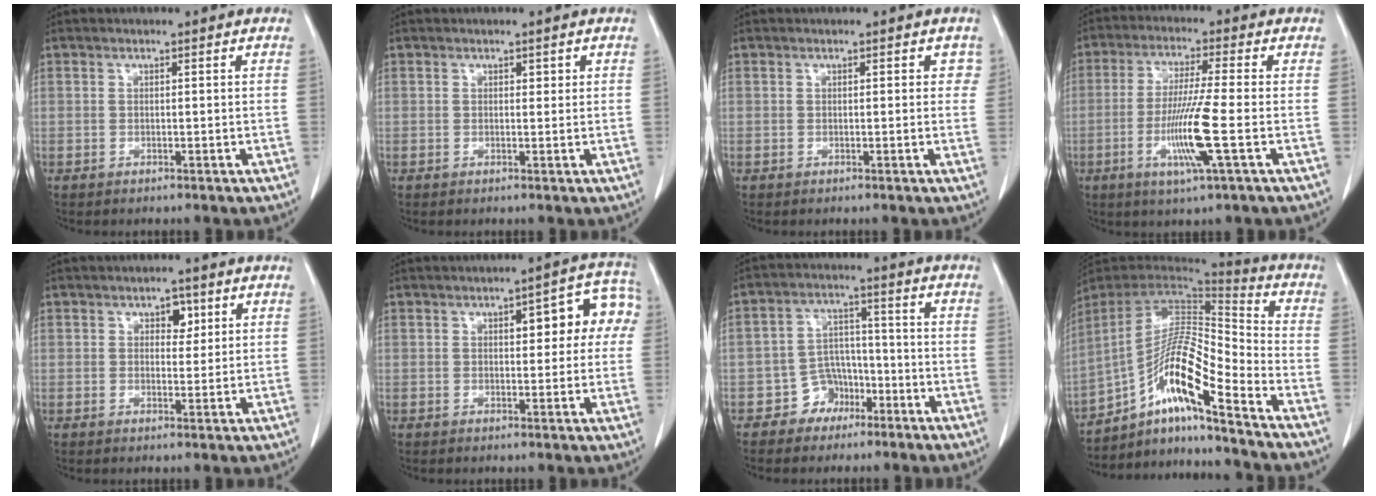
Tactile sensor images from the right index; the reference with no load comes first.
{"total": 0.8, "force": [0.4, 0.5, 0.5], "torque": [-0.001, -0.001, 0.004]}
{"total": 1.6, "force": [0.6, 1.0, 1.0], "torque": [-0.002, 0.010, 0.002]}
{"total": 9.7, "force": [-2.7, -0.9, 9.2], "torque": [-0.185, -0.018, -0.054]}
{"total": 2.9, "force": [1.3, 1.8, 1.9], "torque": [-0.021, 0.003, 0.018]}
{"total": 9.0, "force": [2.3, 3.3, 8.1], "torque": [-0.085, 0.033, 0.023]}
{"total": 6.2, "force": [-3.4, 5.1, 1.1], "torque": [-0.015, 0.020, -0.048]}
{"total": 14.8, "force": [-9.3, 1.0, 11.5], "torque": [-0.206, 0.015, -0.161]}